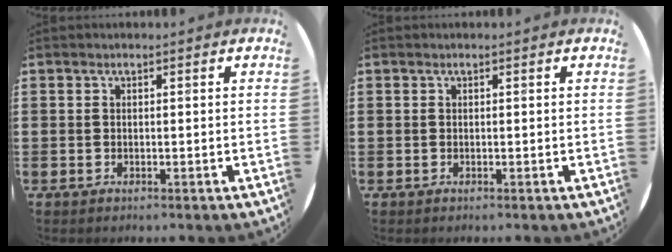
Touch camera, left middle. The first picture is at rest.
{"total": 0.0}